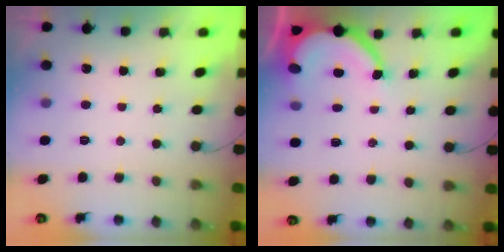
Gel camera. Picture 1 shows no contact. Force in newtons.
{"total": 7.3, "press": 7.3, "slide": 0.8}